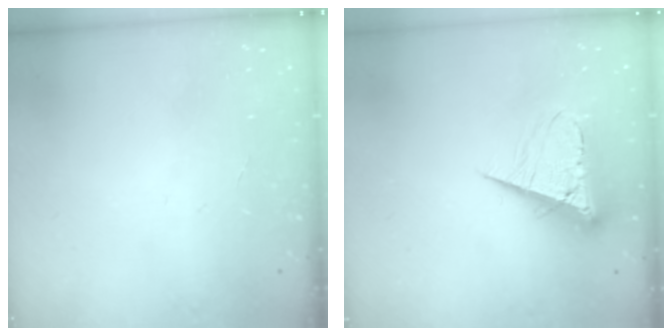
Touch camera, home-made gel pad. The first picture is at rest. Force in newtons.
{"total": 10.2, "press": 10.2, "slide": 0.6}